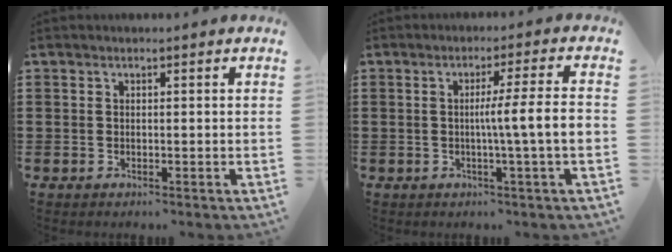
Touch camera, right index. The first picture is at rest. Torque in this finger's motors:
{"motor_torque": [1.09, -0.57, 0.46, 0.14]}